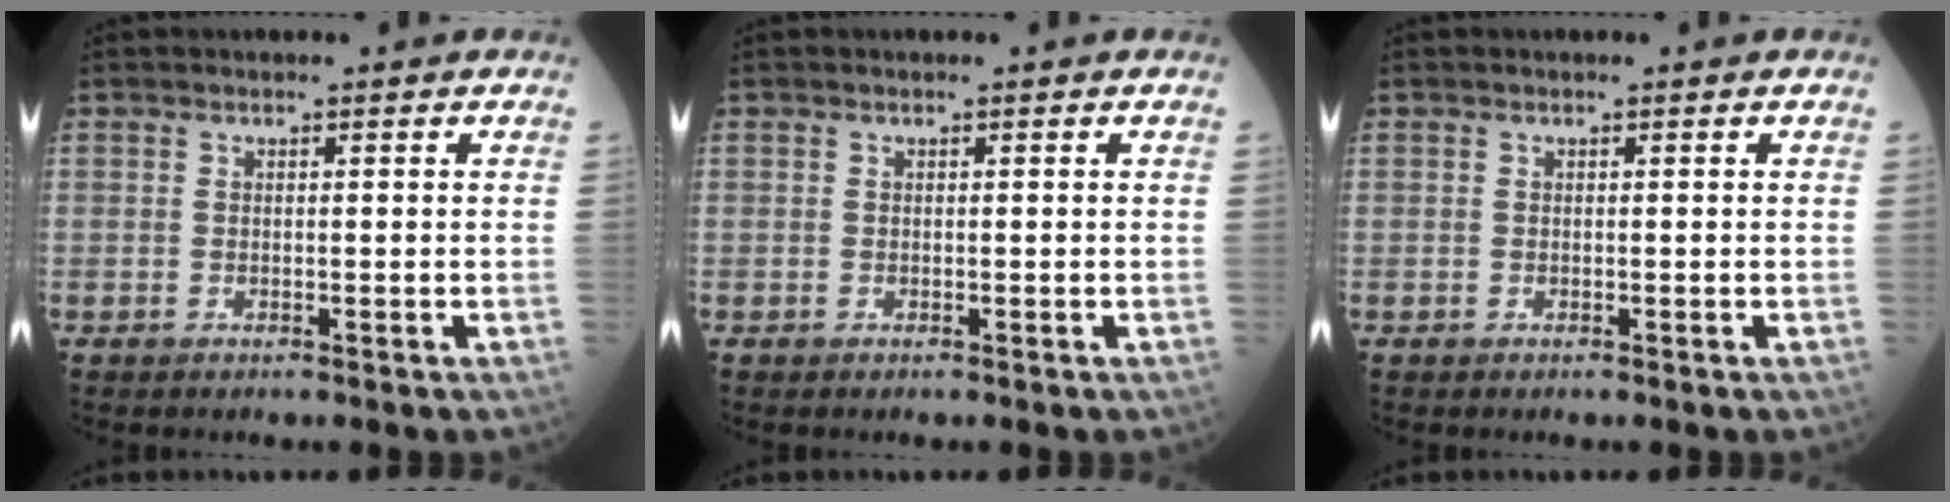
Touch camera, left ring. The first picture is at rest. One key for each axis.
{"total": 0.0}
{"total": 0.0}